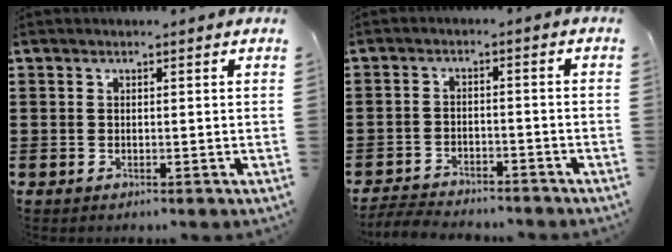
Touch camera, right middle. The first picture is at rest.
{"total": 3.6, "force": [-3.5, 0.5, 0.4], "torque": [-0.015, 0.000, -0.077]}